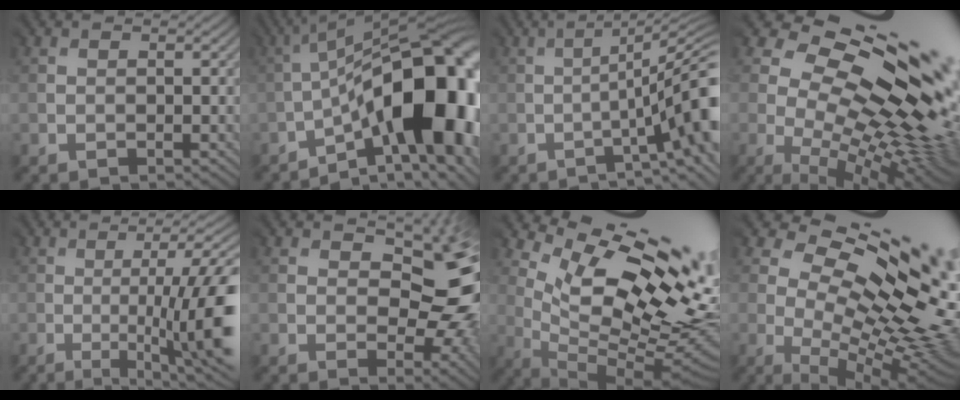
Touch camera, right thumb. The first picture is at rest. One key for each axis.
{"total": 18.3, "fx": -6.6, "fy": 7.7, "fz": 15.2, "tx": -0.194, "ty": 0.017, "tz": -0.112}
{"total": 10.7, "fx": -3.1, "fy": 2.3, "fz": 9.9, "tx": -0.121, "ty": 0.003, "tz": -0.047}
{"total": 18.0, "fx": 5.3, "fy": 9.3, "fz": 14.4, "tx": -0.239, "ty": 0.017, "tz": 0.107}
{"total": 13.1, "fx": -2.9, "fy": 3.3, "fz": 12.4, "tx": -0.159, "ty": 0.003, "tz": -0.030}
{"total": 14.0, "fx": 1.8, "fy": 8.6, "fz": 10.9, "tx": -0.113, "ty": -0.007, "tz": 0.044}
{"total": 15.6, "fx": 7.9, "fy": 5.5, "fz": 12.2, "tx": -0.204, "ty": 0.015, "tz": 0.143}
{"total": 17.2, "fx": 4.6, "fy": 9.1, "fz": 13.8, "tx": -0.204, "ty": 0.003, "tz": 0.117}